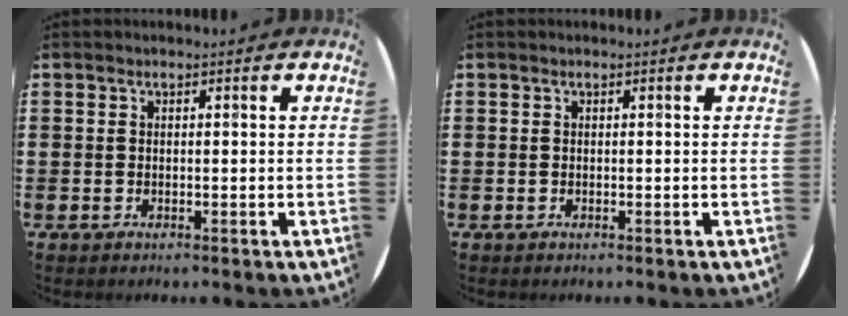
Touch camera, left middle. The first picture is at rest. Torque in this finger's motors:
{"motor_torque": [-0.03, 0.03, 0.00, 0.00]}